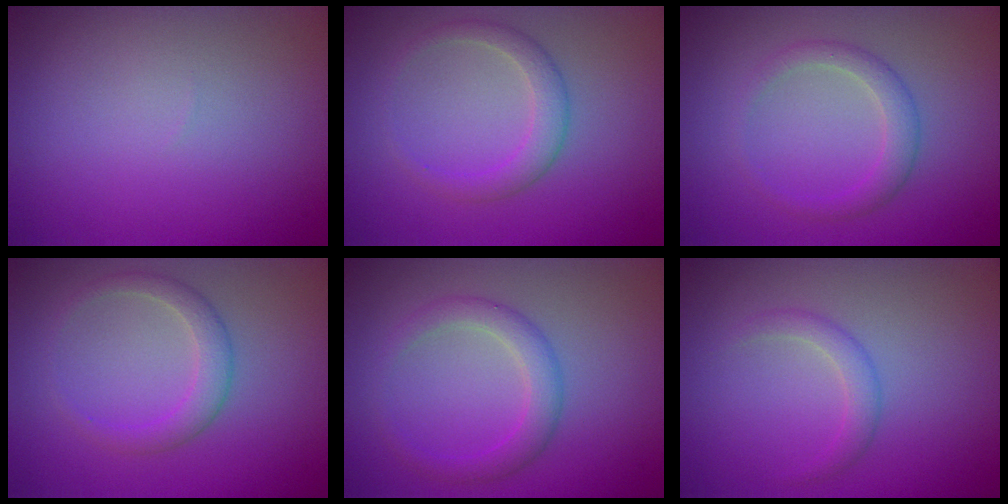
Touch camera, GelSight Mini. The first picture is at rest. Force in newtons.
{"total": 2.3, "press": 2.3, "slide": 0.1}
{"total": 2.1, "press": 2.1, "slide": 0.1}
{"total": 2.3, "press": 2.3, "slide": 0.1}
{"total": 2.6, "press": 2.6, "slide": 0.1}
{"total": 1.6, "press": 1.6, "slide": 0.1}